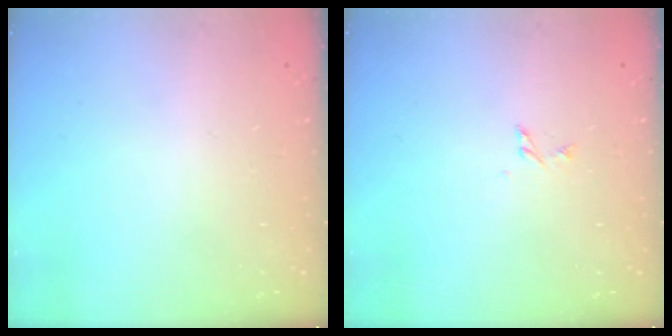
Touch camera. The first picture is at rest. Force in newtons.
{"total": 3.3, "press": 3.3, "slide": 0.3}